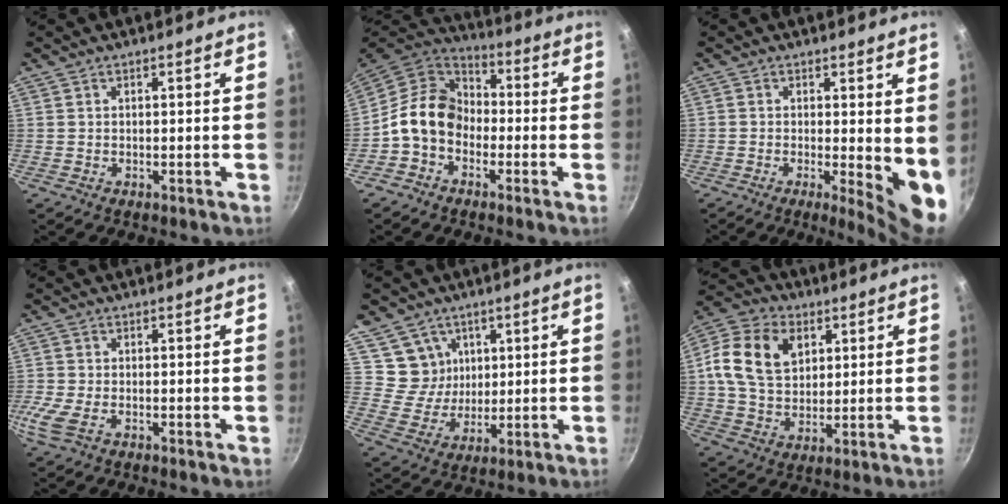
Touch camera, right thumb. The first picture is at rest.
{"total": 12.9, "force": [-2.6, 10.2, 7.6], "torque": [-0.098, 0.042, -0.072]}
{"total": 8.0, "force": [-0.2, 2.4, 7.7], "torque": [-0.094, -0.019, -0.001]}
{"total": 5.1, "force": [-1.9, 2.3, 4.1], "torque": [-0.098, -0.005, -0.046]}
{"total": 8.2, "force": [3.4, 7.2, 2.2], "torque": [-0.009, -0.027, 0.066]}
{"total": 15.3, "force": [4.2, 11.0, 9.7], "torque": [-0.162, 0.003, 0.067]}